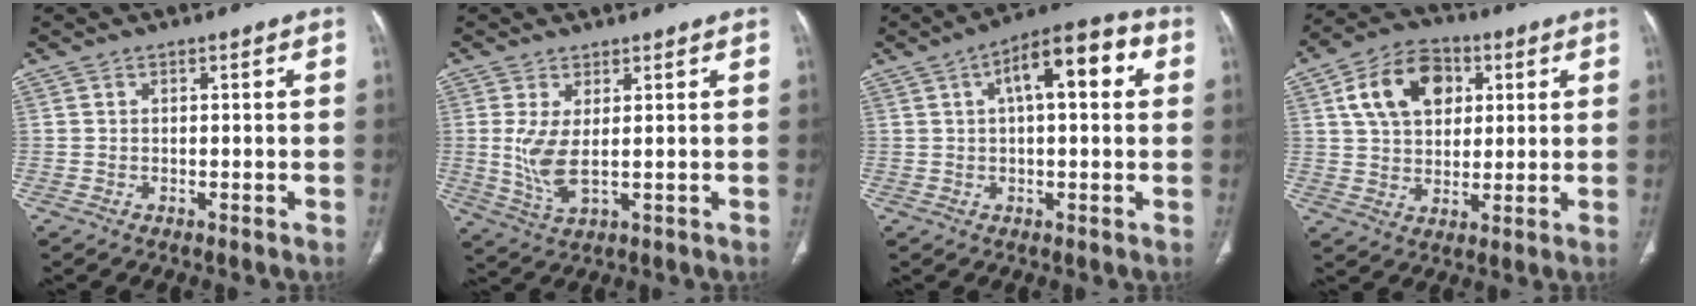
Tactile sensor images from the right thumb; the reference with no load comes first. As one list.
[{"total": 6.2, "force": [0.7, 2.0, 5.9], "torque": [-0.141, -0.017, 0.021]}, {"total": 12.0, "force": [3.3, 4.8, 10.5], "torque": [-0.137, 0.029, 0.041]}, {"total": 13.4, "force": [4.2, 9.4, 8.5], "torque": [-0.120, 0.003, 0.069]}]